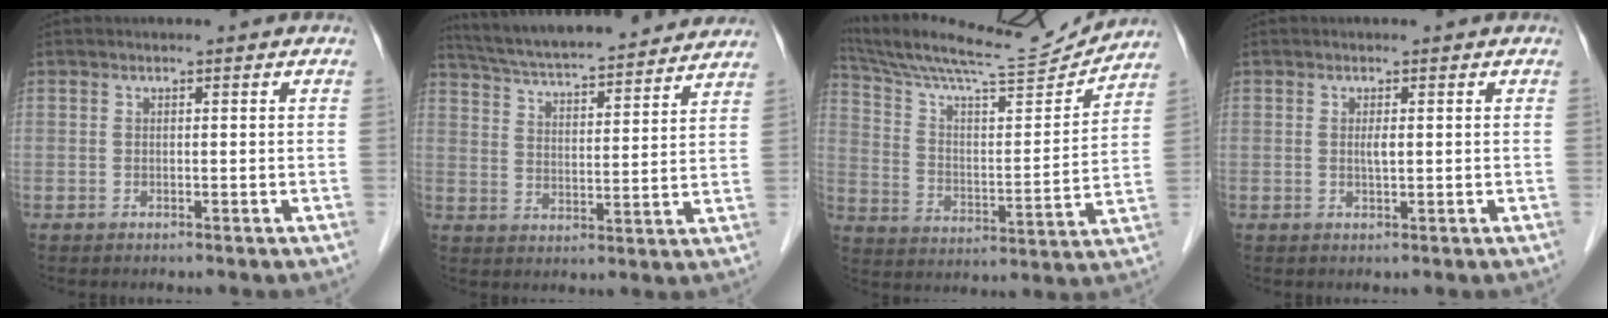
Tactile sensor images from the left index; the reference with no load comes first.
{"total": 22.2, "force": [20.2, 2.5, 8.9], "torque": [-0.148, 0.020, 0.287]}
{"total": 18.5, "force": [17.7, 0.2, 5.4], "torque": [-0.111, -0.026, 0.278]}
{"total": 1.1, "force": [0.2, 0.1, 1.1], "torque": [-0.025, -0.003, 0.003]}